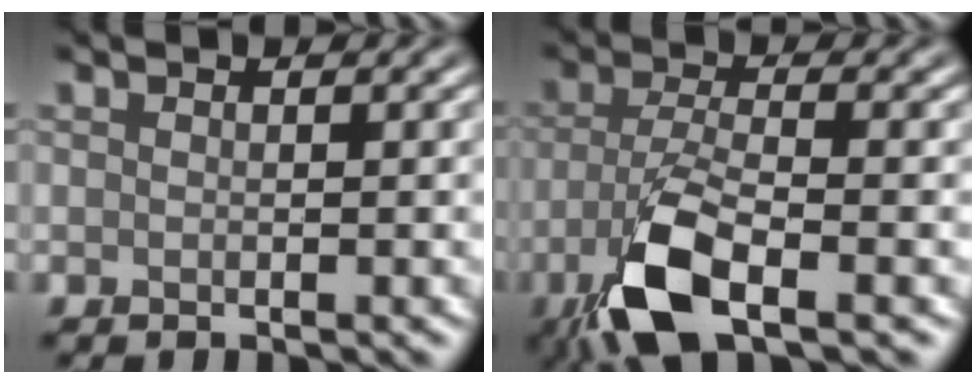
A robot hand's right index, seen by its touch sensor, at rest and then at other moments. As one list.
[{"total": 7.1, "force": [-3.4, 2.4, 5.7], "torque": [-0.124, -0.010, -0.078]}]